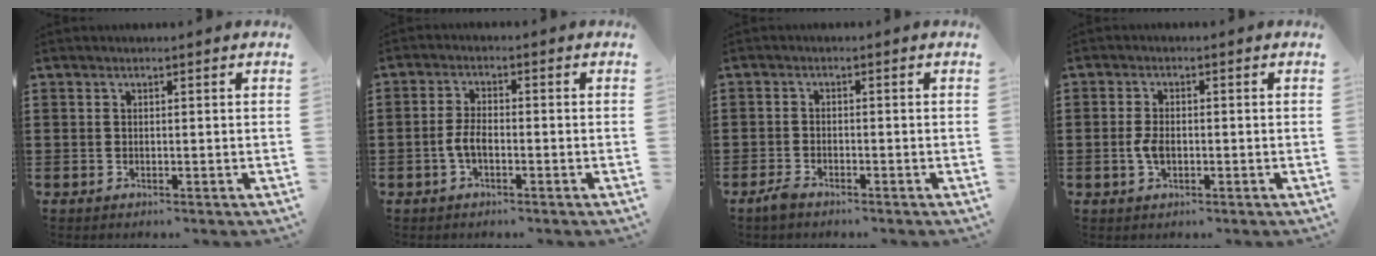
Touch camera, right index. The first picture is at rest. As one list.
[{"total": 3.4, "force": [-1.3, 1.3, 2.8], "torque": [-0.074, -0.006, -0.029]}, {"total": 1.6, "force": [-1.4, 0.4, 0.6], "torque": [-0.019, -0.001, -0.029]}, {"total": 3.1, "force": [-0.4, 1.6, 2.6], "torque": [-0.065, -0.006, -0.010]}]